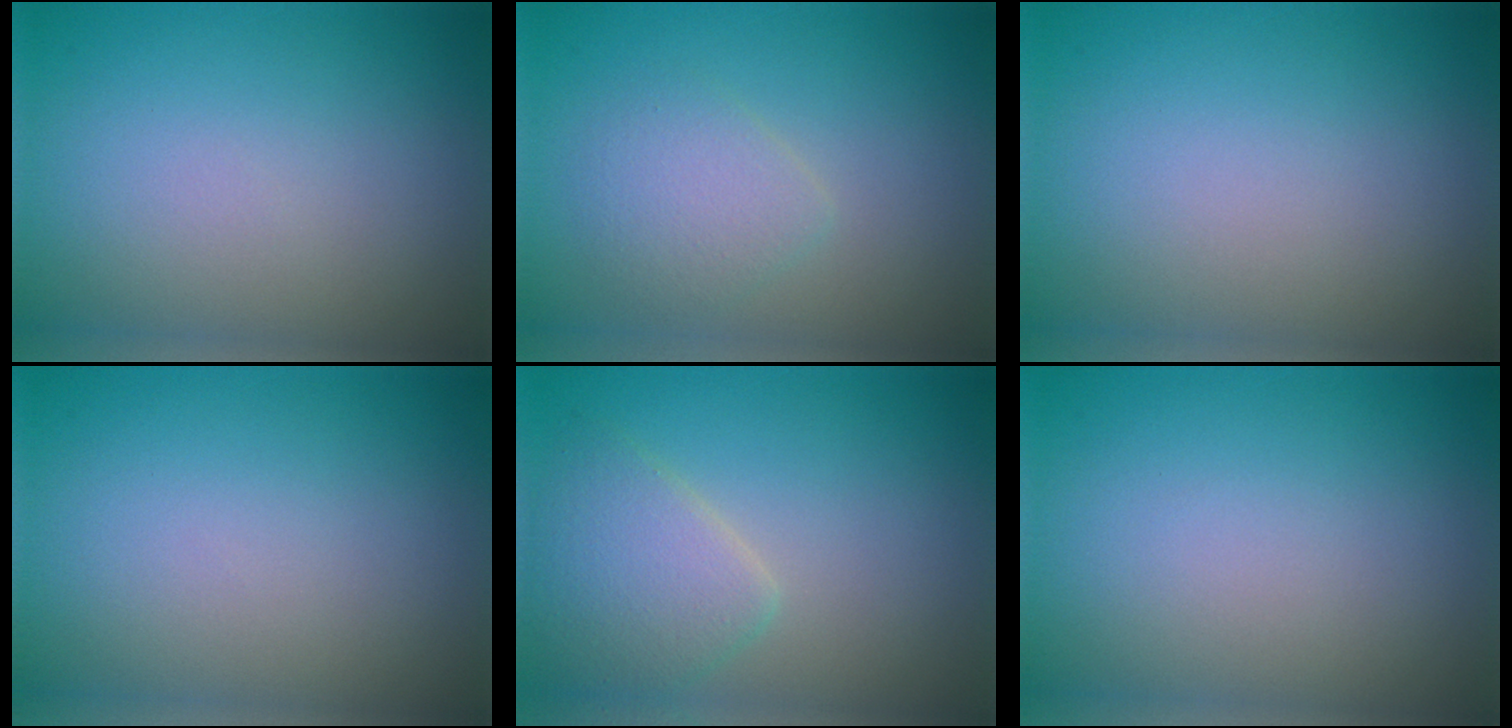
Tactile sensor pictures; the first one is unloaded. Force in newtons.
{"total": 2.3, "press": 2.3, "slide": 0.1}
{"total": 0.0}
{"total": 0.0}
{"total": 3.8, "press": 3.8, "slide": 0.2}
{"total": 0.0}